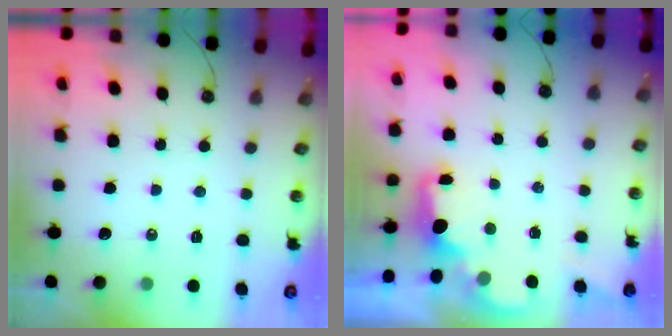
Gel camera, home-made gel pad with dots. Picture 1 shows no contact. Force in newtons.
{"total": 2.2, "press": 2.0, "slide": 0.8}